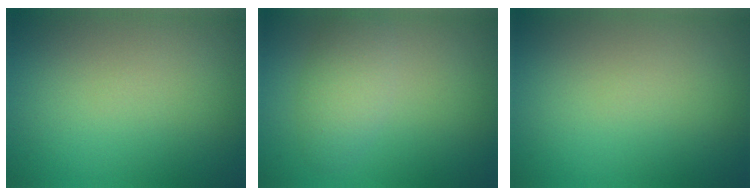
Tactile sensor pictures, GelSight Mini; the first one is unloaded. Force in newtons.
{"total": 2.9, "press": 2.9, "slide": 0.1}
{"total": 0.0}